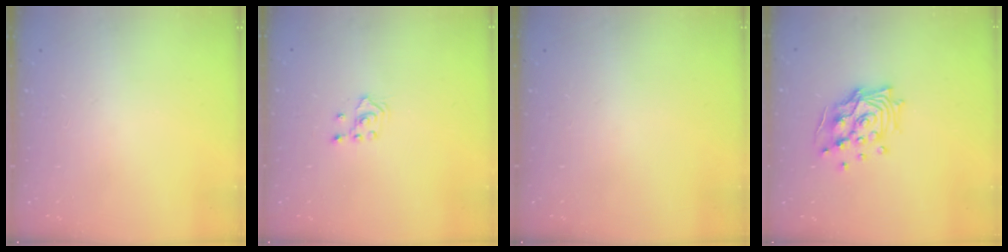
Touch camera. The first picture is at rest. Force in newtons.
{"total": 3.2, "press": 3.1, "slide": 1.0}
{"total": 0.0}
{"total": 13.8, "press": 13.6, "slide": 2.0}